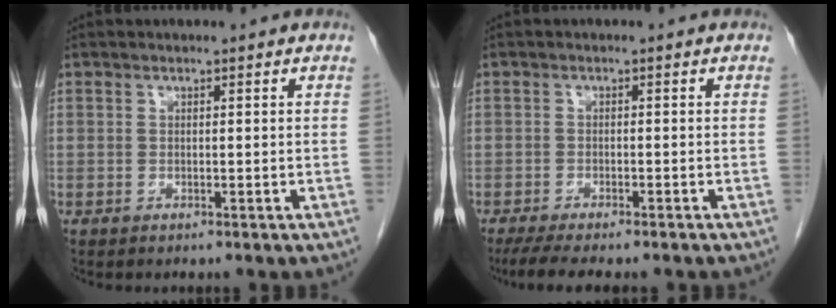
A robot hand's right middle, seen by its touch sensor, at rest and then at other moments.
{"total": 7.8, "force": [-6.4, 1.3, 4.3], "torque": [-0.061, -0.013, -0.094]}